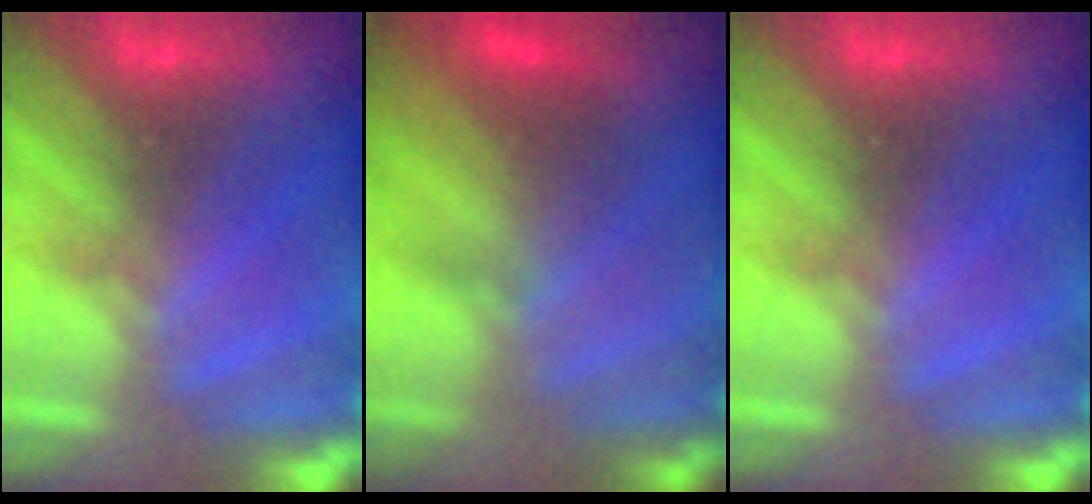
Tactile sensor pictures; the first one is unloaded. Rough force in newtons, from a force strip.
{"total": 4.2}
{"total": 0.0}